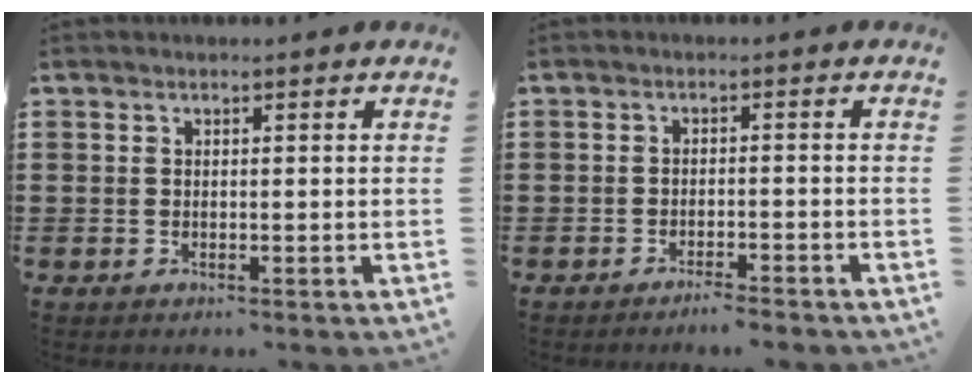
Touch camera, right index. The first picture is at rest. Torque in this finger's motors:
{"motor_torque": [1.05, 1.09, 0.03, 0.04]}